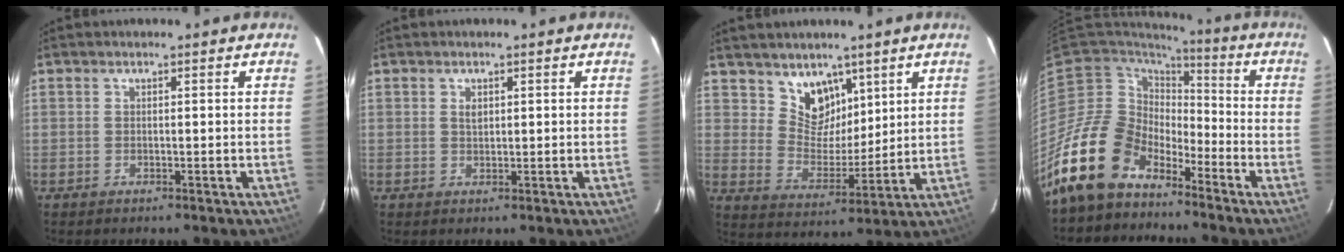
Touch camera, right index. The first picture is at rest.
{"total": 1.5, "force": [0.5, 0.9, 1.0], "torque": [-0.016, 0.003, 0.009]}
{"total": 8.4, "force": [5.7, 5.7, 2.3], "torque": [-0.032, -0.005, 0.114]}
{"total": 15.0, "force": [-11.3, 8.9, 4.4], "torque": [-0.100, 0.016, -0.206]}